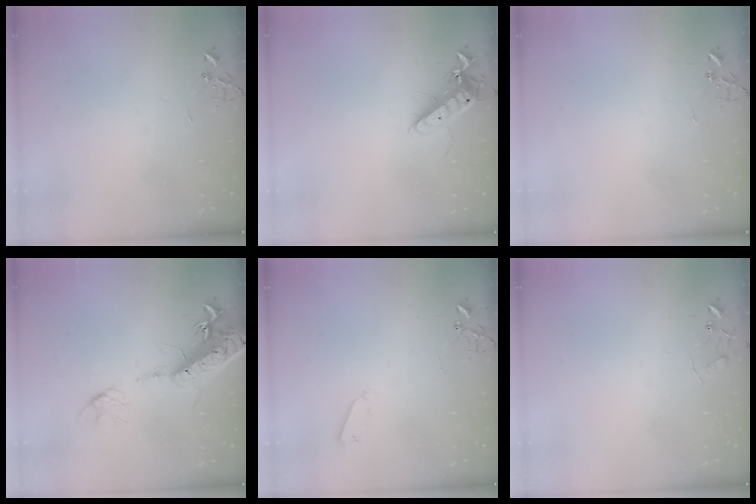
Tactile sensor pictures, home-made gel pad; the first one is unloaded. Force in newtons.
{"total": 13.0, "press": 12.9, "slide": 1.9}
{"total": 0.0}
{"total": 18.0, "press": 17.6, "slide": 4.1}
{"total": 4.1, "press": 4.0, "slide": 0.8}
{"total": 8.0, "press": 8.0, "slide": 0.5}